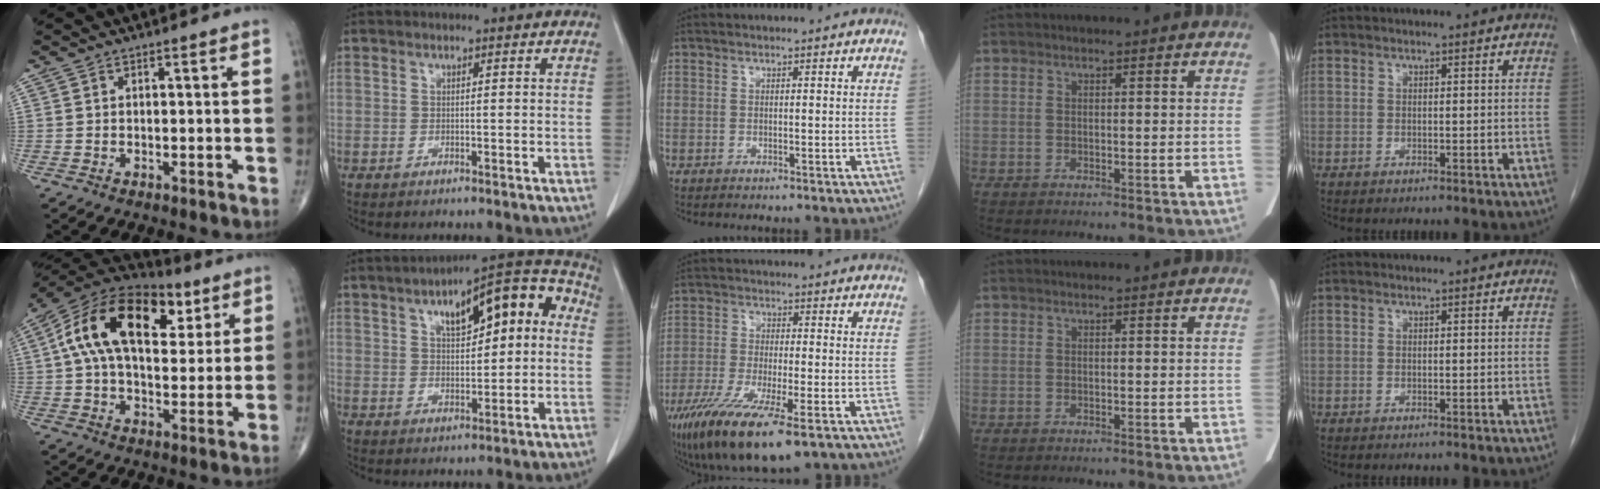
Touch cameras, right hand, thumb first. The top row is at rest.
{"thumb": {"total": 23.1, "force": [7.6, 13.1, 17.4], "torque": [-0.293, 0.017, 0.118]}, "index": {"total": 14.4, "force": [3.5, 5.3, 12.9], "torque": [-0.171, 0.045, 0.046]}, "middle": {"total": 14.8, "force": [-9.1, 2.7, 11.3], "torque": [-0.209, -0.044, -0.153]}}